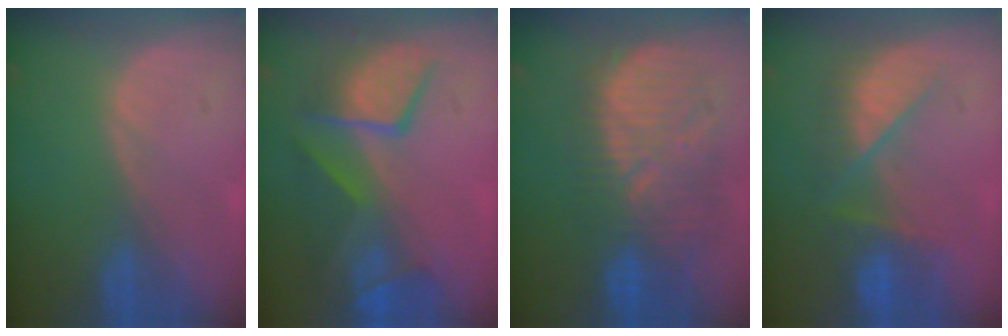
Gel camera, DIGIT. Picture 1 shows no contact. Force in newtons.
{"total": 10.0, "press": 8.6, "slide": 5.1}
{"total": 11.3, "press": 10.9, "slide": 3.1}
{"total": 7.4, "press": 7.1, "slide": 2.1}